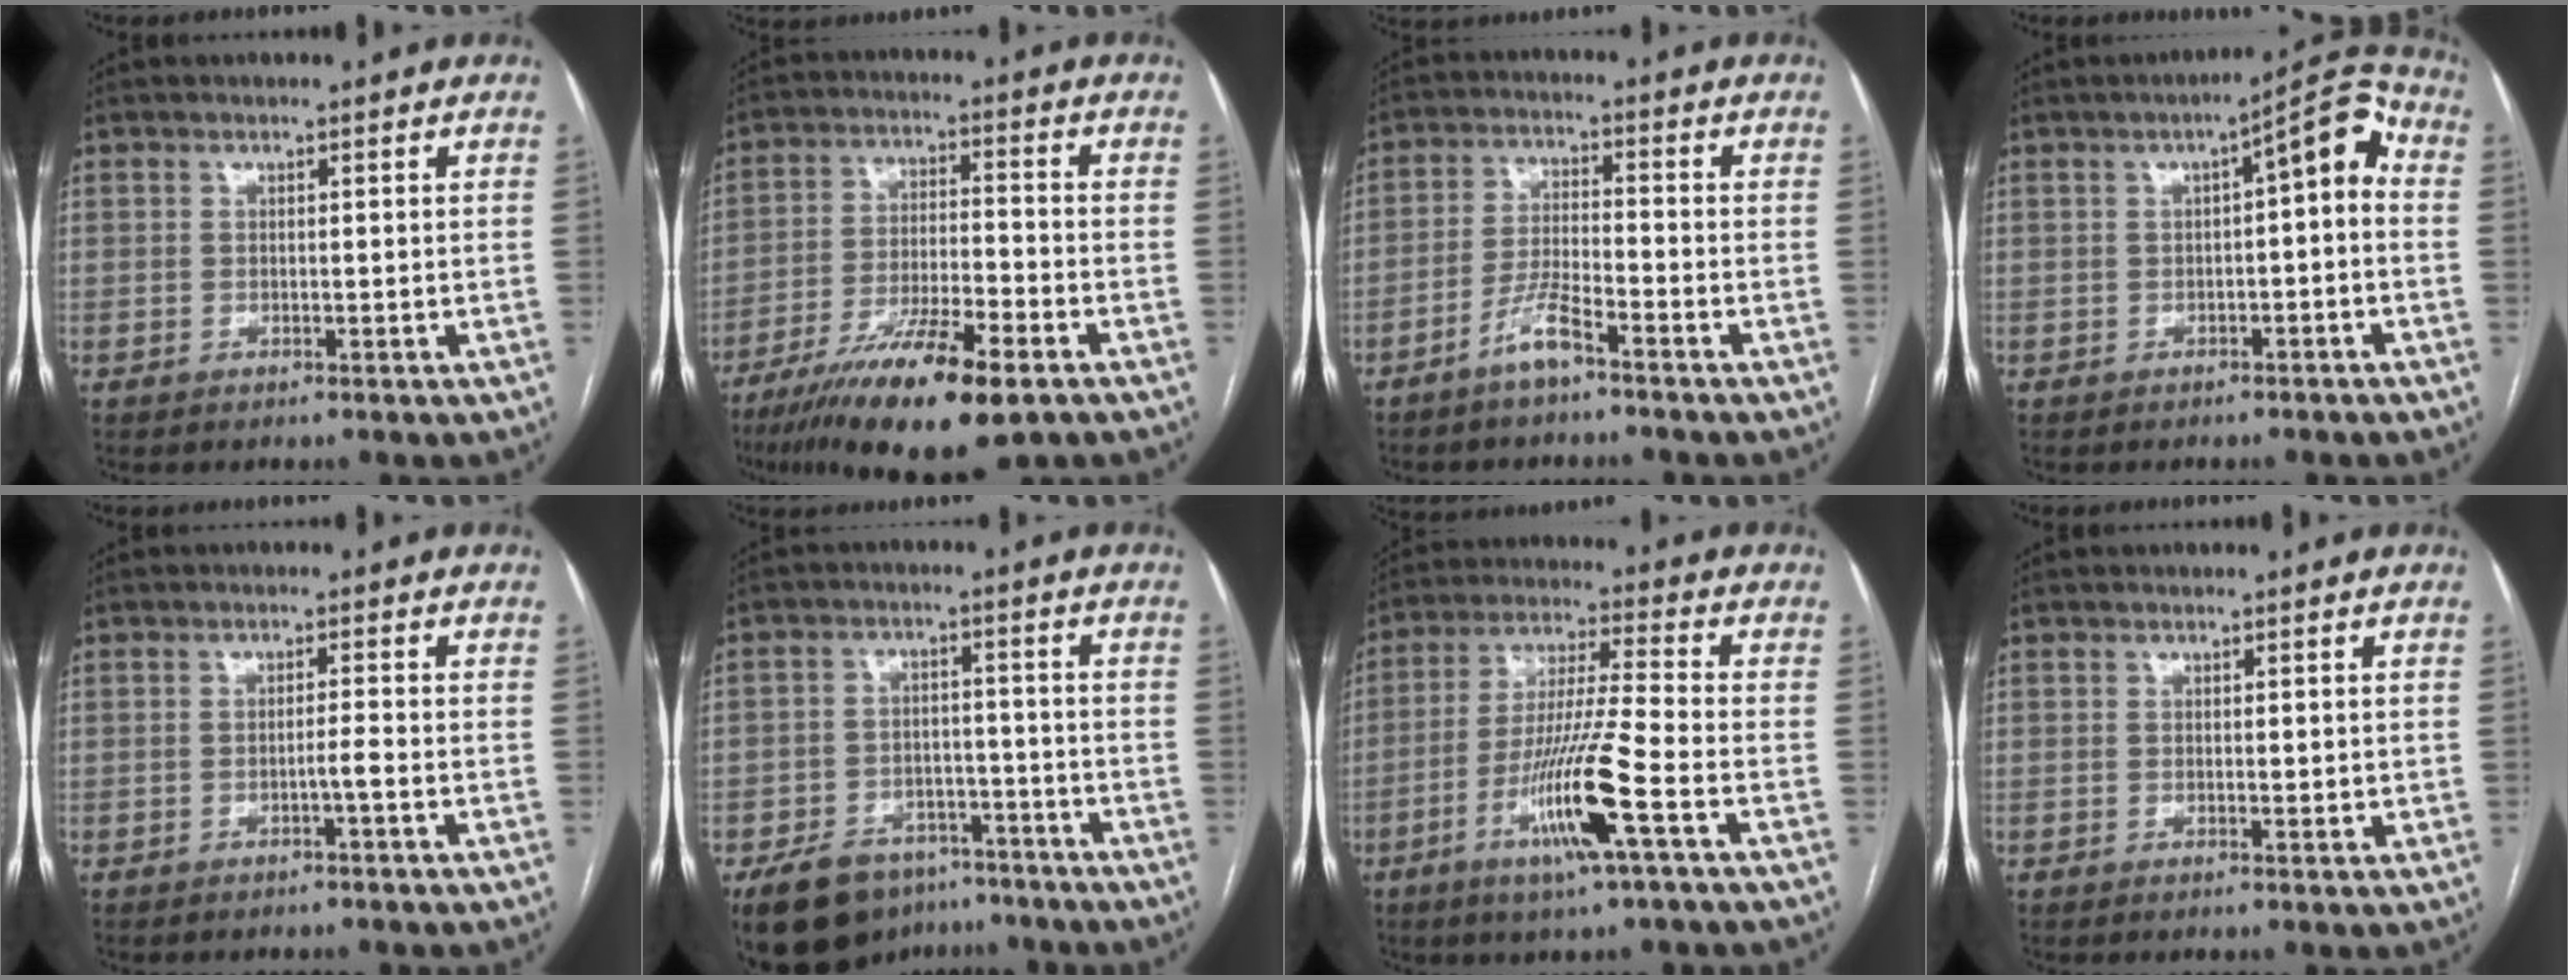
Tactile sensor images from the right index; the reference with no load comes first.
{"total": 15.3, "force": [-9.6, 2.3, 11.7], "torque": [-0.211, -0.032, -0.165]}
{"total": 5.3, "force": [-3.8, 0.5, 3.6], "torque": [-0.079, -0.001, -0.076]}
{"total": 7.5, "force": [0.2, 2.0, 7.2], "torque": [-0.098, 0.037, -0.001]}
{"total": 1.5, "force": [-0.8, -0.3, 1.3], "torque": [-0.022, 0.001, -0.014]}
{"total": 12.5, "force": [-9.1, 7.0, 4.9], "torque": [-0.078, 0.013, -0.140]}
{"total": 12.9, "force": [-5.3, -0.6, 11.8], "torque": [-0.233, -0.015, -0.103]}
{"total": 1.4, "force": [0.2, 0.6, 1.3], "torque": [-0.019, -0.003, 0.006]}